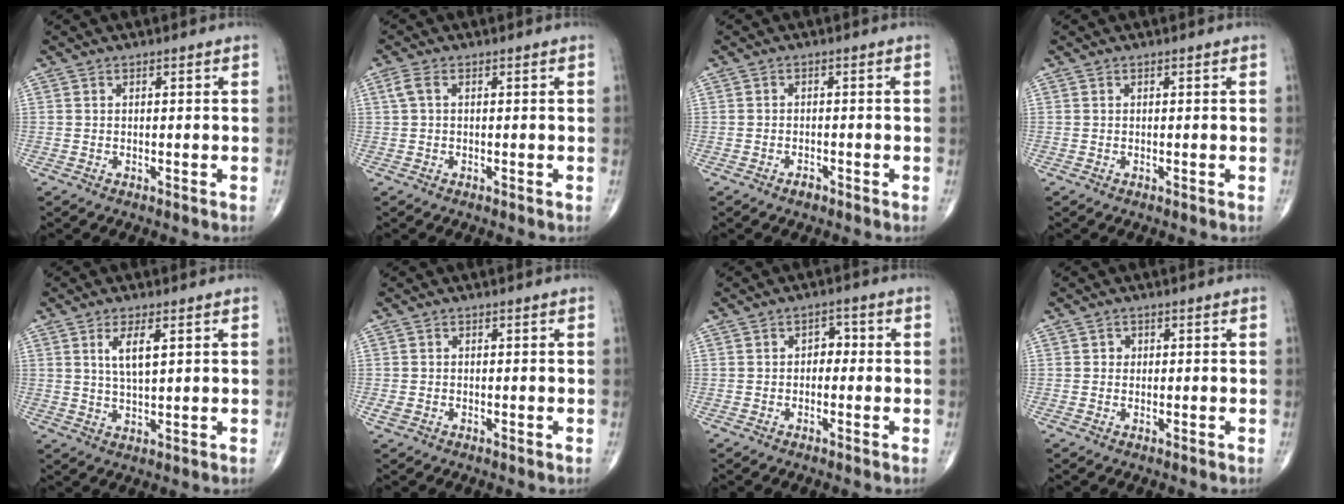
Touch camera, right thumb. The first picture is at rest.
{"total": 2.1, "force": [0.5, 1.0, 1.8], "torque": [-0.047, 0.012, 0.011]}
{"total": 1.4, "force": [-1.1, 0.8, 0.6], "torque": [-0.009, 0.004, -0.018]}
{"total": 0.0}
{"total": 5.4, "force": [2.0, 1.7, 4.7], "torque": [-0.090, -0.014, 0.041]}
{"total": 1.4, "force": [-0.4, 1.0, 0.9], "torque": [-0.023, 0.000, -0.008]}
{"total": 2.6, "force": [-0.2, 1.9, 1.7], "torque": [-0.006, 0.011, -0.012]}
{"total": 1.1, "force": [0.1, 1.0, 0.3], "torque": [0.003, 0.003, 0.000]}